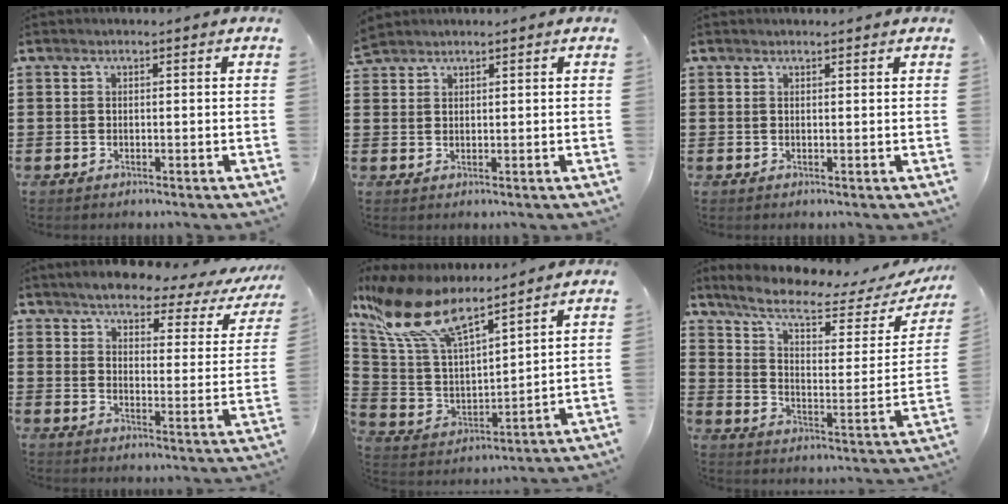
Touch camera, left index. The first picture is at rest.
{"total": 1.9, "force": [1.9, 0.4, 0.0], "torque": [-0.005, 0.002, 0.038]}
{"total": 0.6, "force": [0.6, 0.0, 0.1], "torque": [-0.004, 0.000, 0.013]}
{"total": 4.7, "force": [4.2, 0.9, 1.8], "torque": [-0.053, -0.029, 0.065]}
{"total": 12.4, "force": [8.9, 3.8, 7.8], "torque": [-0.196, -0.045, 0.156]}
{"total": 8.4, "force": [6.3, 1.9, 5.2], "torque": [-0.120, -0.039, 0.105]}